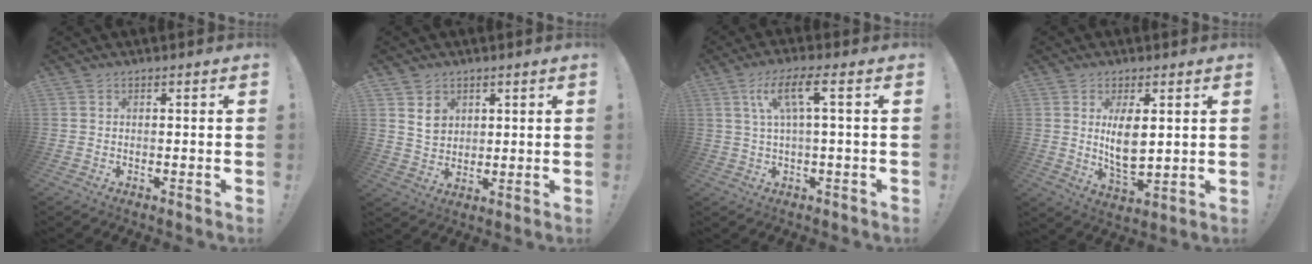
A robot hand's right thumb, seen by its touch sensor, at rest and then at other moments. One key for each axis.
{"total": 6.4, "fx": 3.3, "fy": 5.1, "fz": 2.1, "tx": -0.020, "ty": -0.020, "tz": 0.062}
{"total": 8.9, "fx": 2.4, "fy": 1.0, "fz": 8.6, "tx": -0.160, "ty": 0.004, "tz": 0.037}
{"total": 8.9, "fx": 2.4, "fy": 4.0, "fz": 7.6, "tx": -0.140, "ty": -0.021, "tz": 0.038}